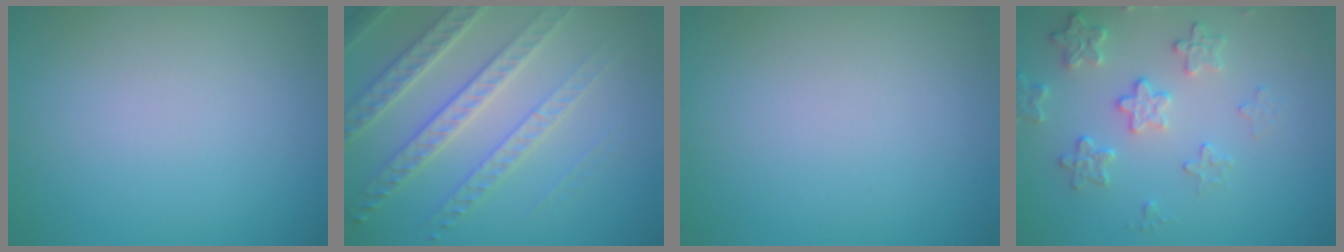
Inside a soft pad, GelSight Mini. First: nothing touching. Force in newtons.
{"total": 6.1, "press": 4.6, "slide": 4.0}
{"total": 0.0}
{"total": 3.1, "press": 3.0, "slide": 0.6}